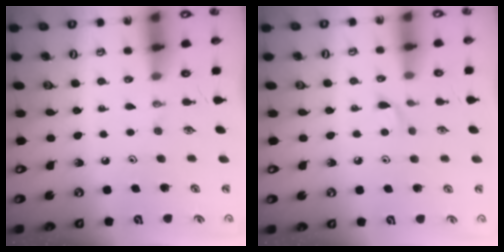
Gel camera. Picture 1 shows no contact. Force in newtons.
{"total": 3.9, "press": 3.9, "slide": 0.6}